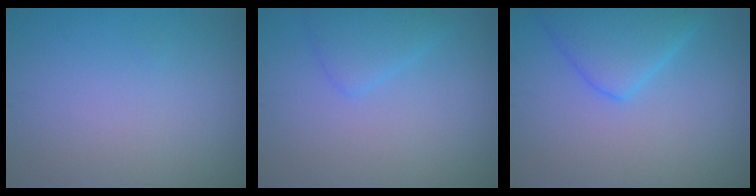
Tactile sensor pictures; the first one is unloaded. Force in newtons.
{"total": 2.3, "press": 2.3, "slide": 0.2}
{"total": 5.0, "press": 5.0, "slide": 0.4}